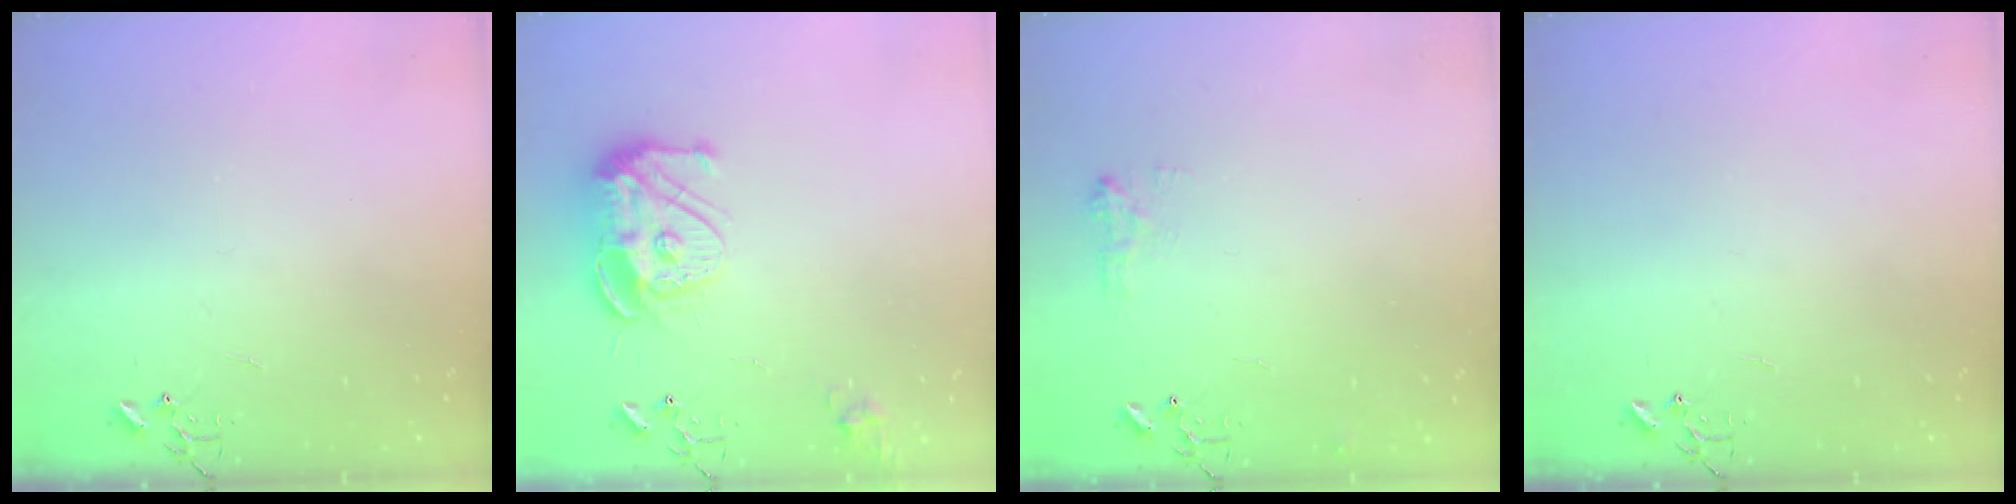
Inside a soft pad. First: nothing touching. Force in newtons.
{"total": 13.5, "press": 13.4, "slide": 1.2}
{"total": 7.4, "press": 7.4, "slide": 0.5}
{"total": 0.0}